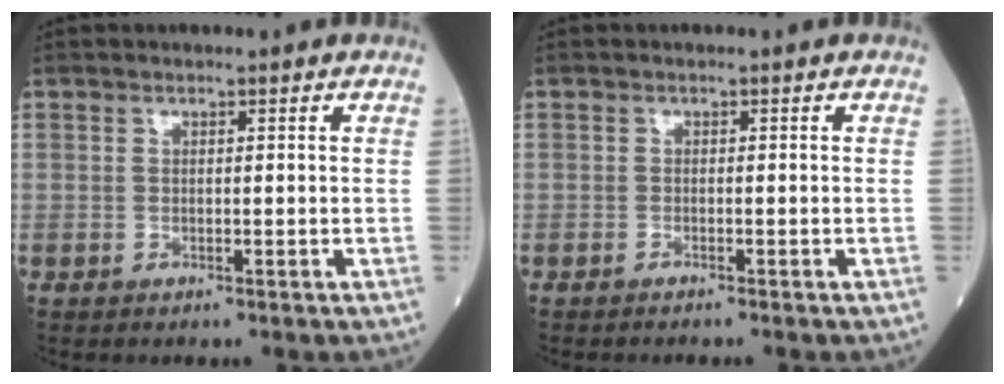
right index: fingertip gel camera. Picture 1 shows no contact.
{"total": 1.0, "force": [-0.9, -0.1, 0.3], "torque": [-0.005, 0.000, -0.014]}